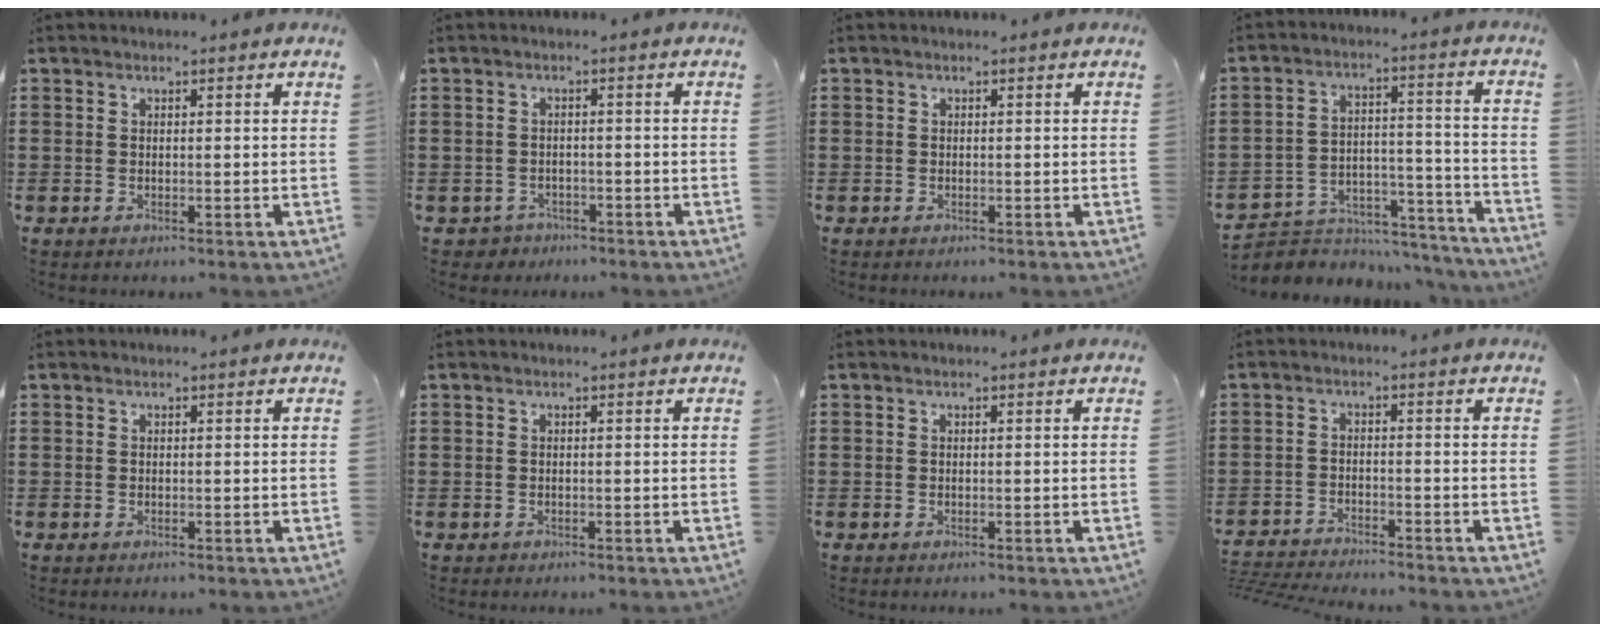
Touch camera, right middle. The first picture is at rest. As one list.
[{"total": 1.8, "force": [-1.6, 0.8, -0.2], "torque": [-0.006, -0.001, -0.036]}, {"total": 0.5, "force": [-0.3, 0.4, -0.1], "torque": [0.000, 0.002, -0.006]}, {"total": 4.5, "force": [-4.2, 1.8, 0.3], "torque": [-0.011, 0.008, -0.085]}, {"total": 0.0}, {"total": 0.0}, {"total": 0.0}, {"total": 3.3, "force": [-3.3, -0.1, 0.1], "torque": [-0.013, -0.004, -0.072]}]